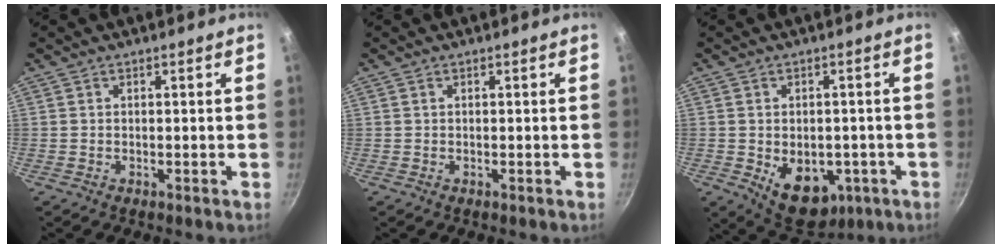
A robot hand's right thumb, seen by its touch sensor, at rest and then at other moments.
{"total": 0.0}
{"total": 11.3, "force": [-3.1, 7.8, 7.6], "torque": [-0.075, -0.002, -0.022]}